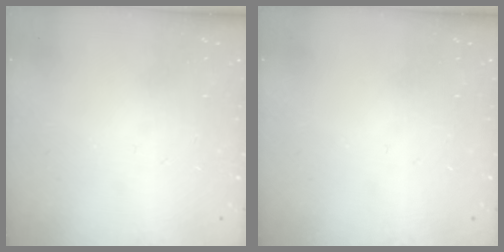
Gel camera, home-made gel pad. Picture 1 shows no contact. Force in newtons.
{"total": 0.0}